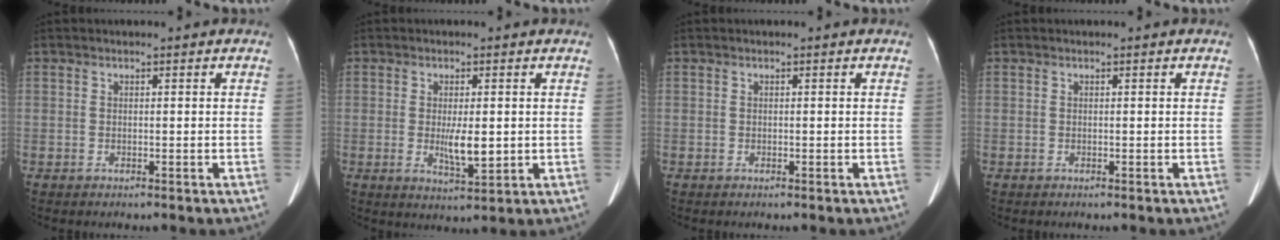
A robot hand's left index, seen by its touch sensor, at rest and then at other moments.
{"total": 4.7, "force": [-0.4, 1.3, 4.5], "torque": [-0.079, -0.012, 0.001]}
{"total": 0.0}
{"total": 0.0}